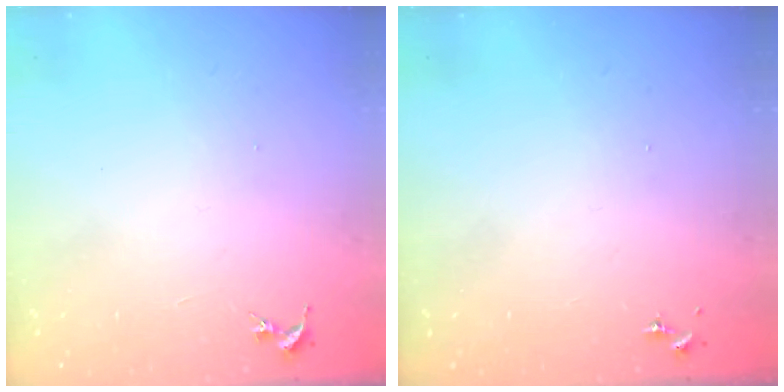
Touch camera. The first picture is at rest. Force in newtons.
{"total": 0.0}